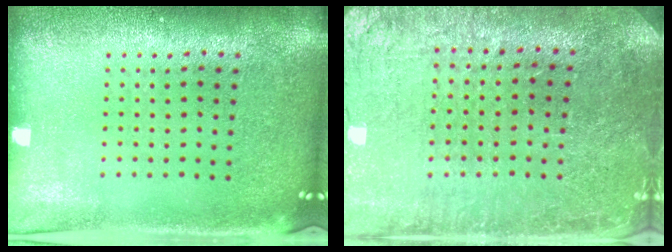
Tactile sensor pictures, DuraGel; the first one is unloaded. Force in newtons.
{"total": 1.2, "press": 1.2, "slide": 0.1}